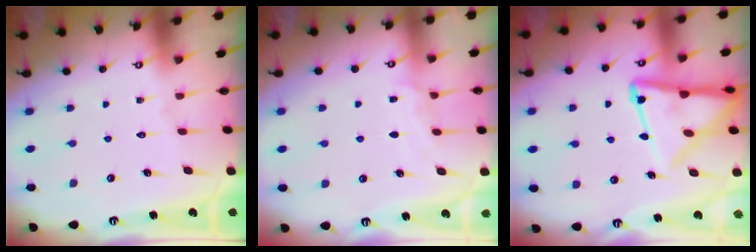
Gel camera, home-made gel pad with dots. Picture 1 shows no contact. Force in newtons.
{"total": 5.2, "press": 5.2, "slide": 0.5}
{"total": 14.7, "press": 14.6, "slide": 1.5}